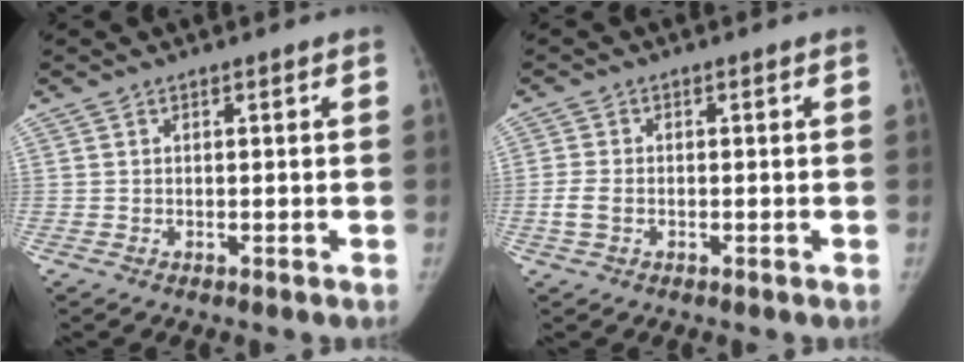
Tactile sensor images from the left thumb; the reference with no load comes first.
{"total": 3.1, "force": [-0.9, 2.0, 2.1], "torque": [-0.052, 0.005, -0.019]}